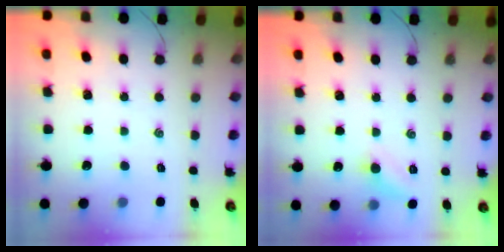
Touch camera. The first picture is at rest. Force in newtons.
{"total": 7.1, "press": 6.9, "slide": 1.4}